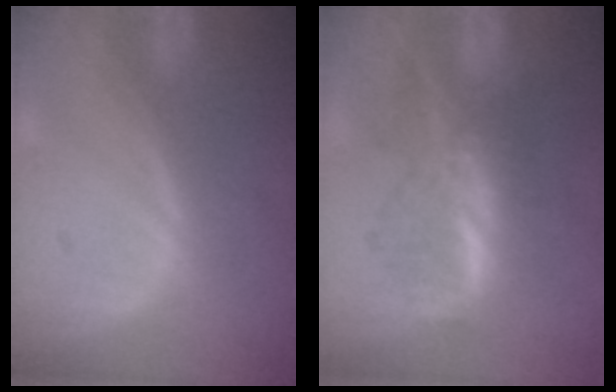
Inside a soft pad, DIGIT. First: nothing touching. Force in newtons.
{"total": 6.0, "press": 6.0, "slide": 0.1}